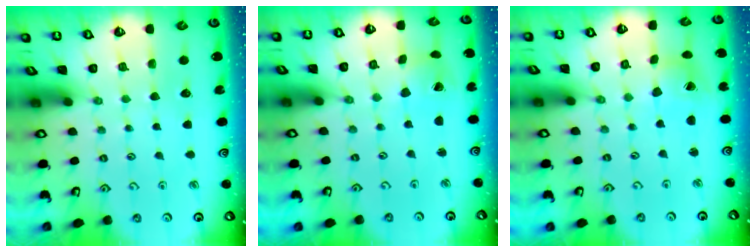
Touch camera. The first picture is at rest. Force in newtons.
{"total": 1.5, "press": 1.5, "slide": 0.2}
{"total": 3.6, "press": 3.6, "slide": 0.5}